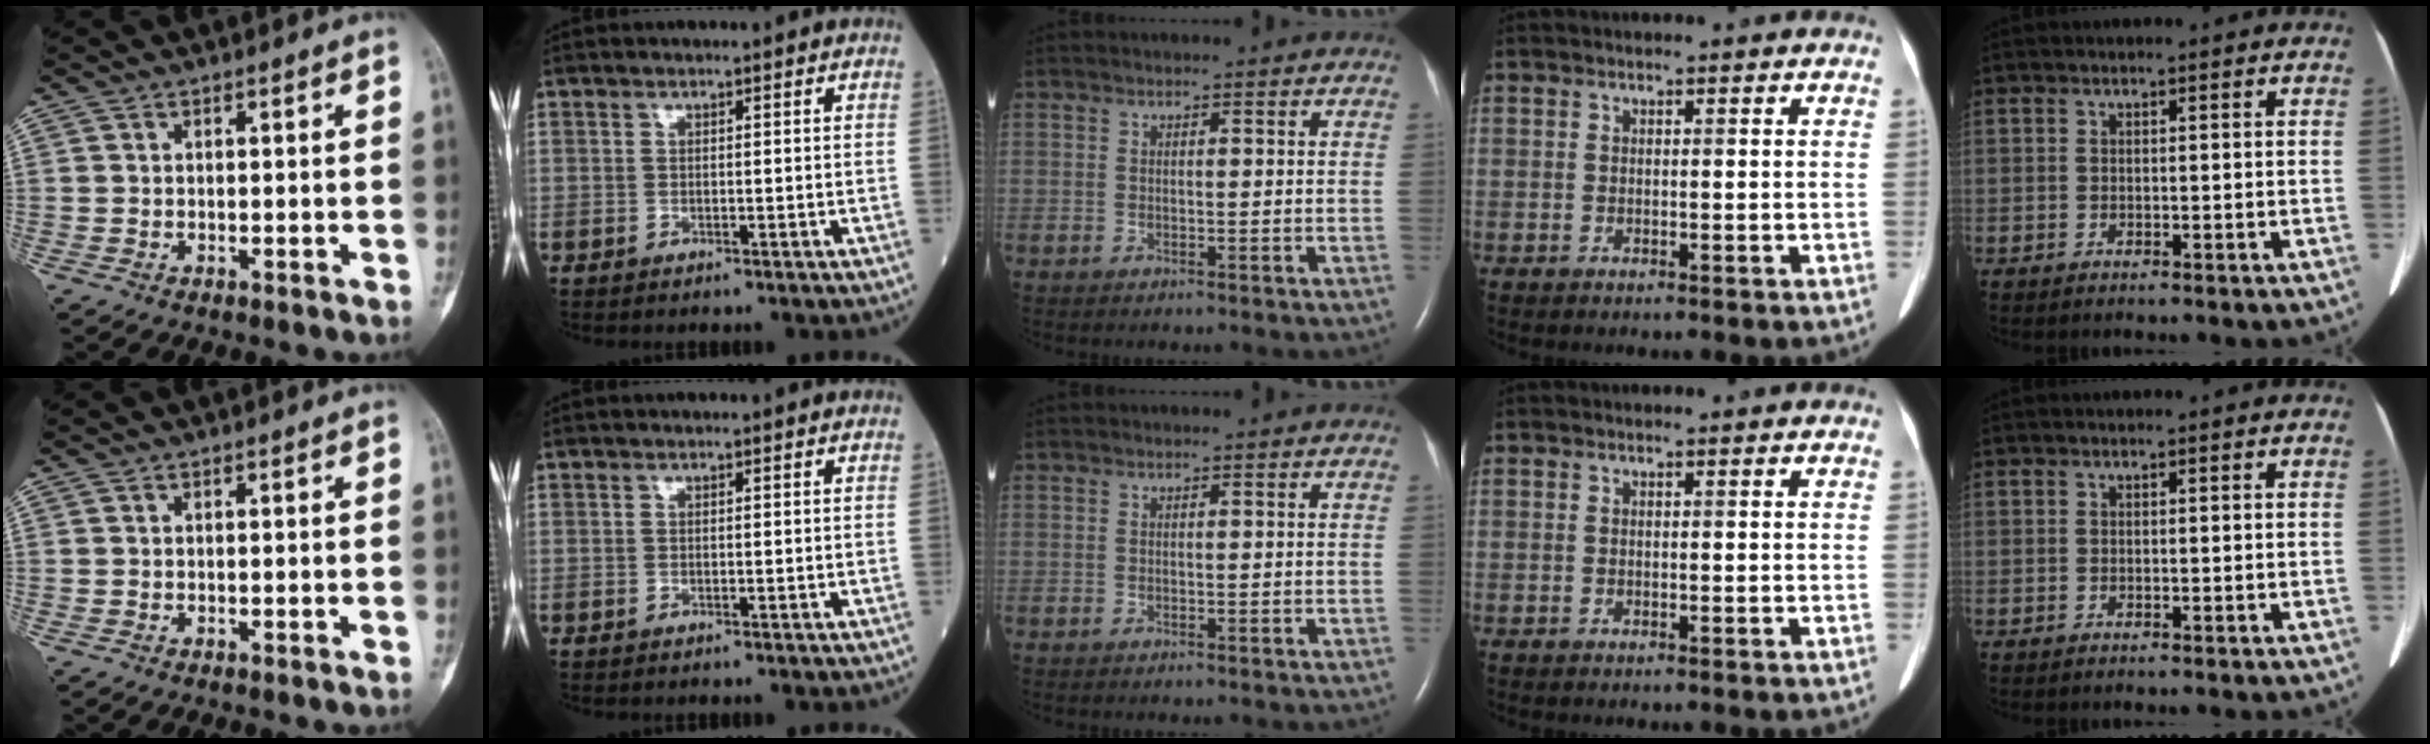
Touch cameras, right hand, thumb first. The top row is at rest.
{}